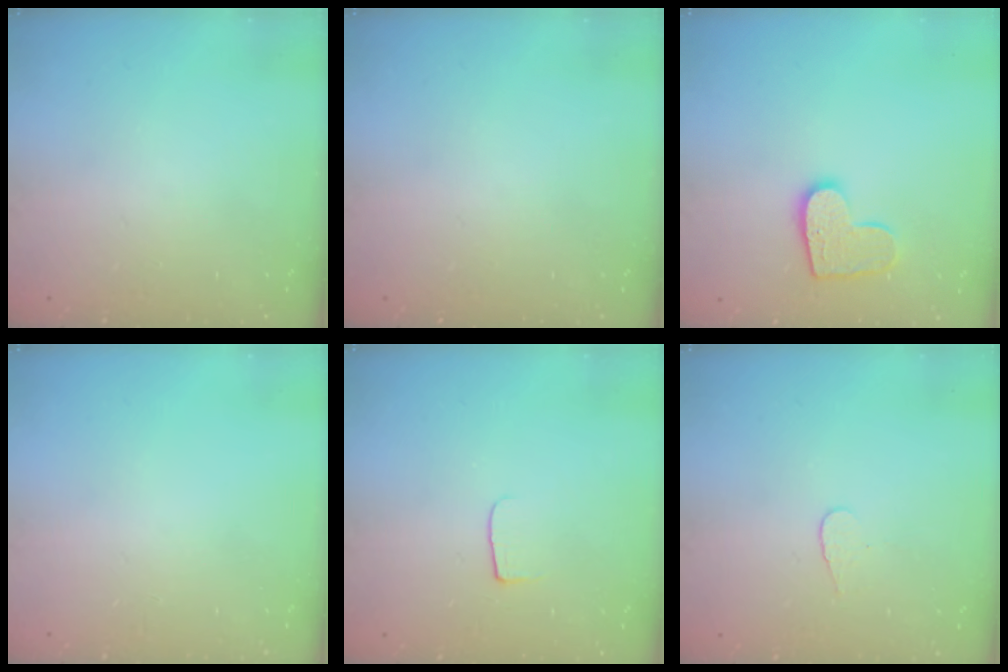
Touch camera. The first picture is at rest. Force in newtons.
{"total": 0.0}
{"total": 10.8, "press": 10.8, "slide": 0.7}
{"total": 0.0}
{"total": 4.8, "press": 4.8, "slide": 0.6}
{"total": 3.7, "press": 3.7, "slide": 0.4}